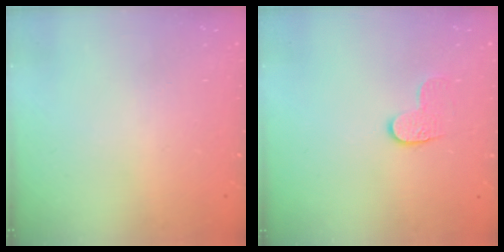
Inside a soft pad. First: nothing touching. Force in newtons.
{"total": 6.0, "press": 6.0, "slide": 0.5}